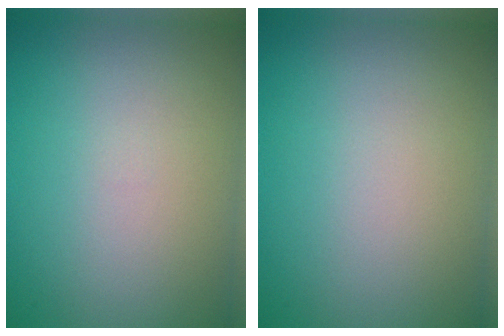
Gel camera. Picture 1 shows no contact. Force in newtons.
{"total": 0.0}